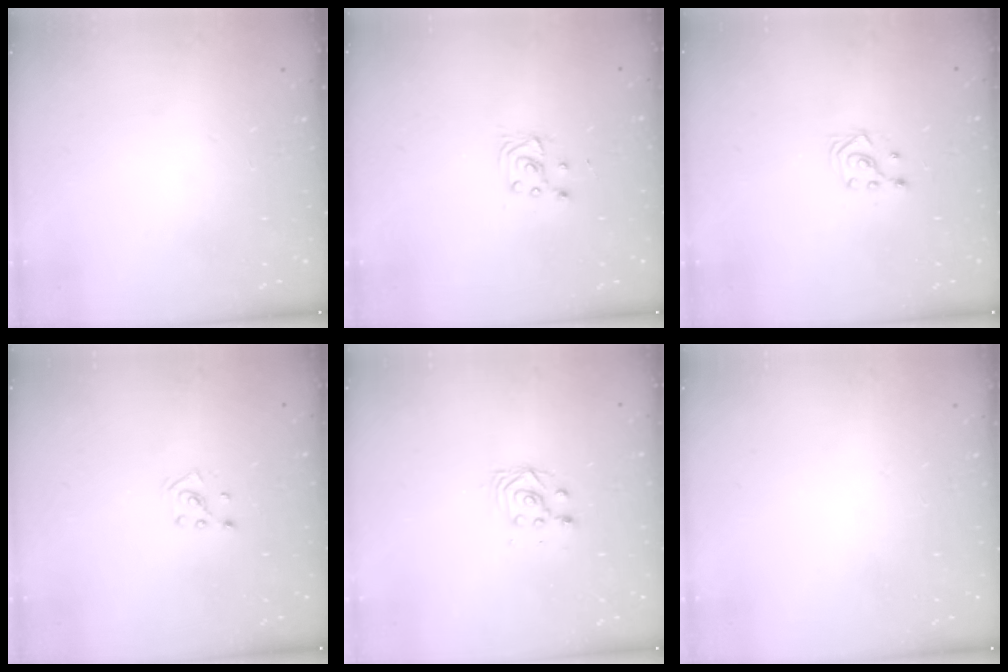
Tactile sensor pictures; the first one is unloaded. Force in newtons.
{"total": 2.9, "press": 2.9, "slide": 0.4}
{"total": 3.0, "press": 2.8, "slide": 1.0}
{"total": 2.2, "press": 2.2, "slide": 0.3}
{"total": 2.8, "press": 2.5, "slide": 1.3}
{"total": 0.0}